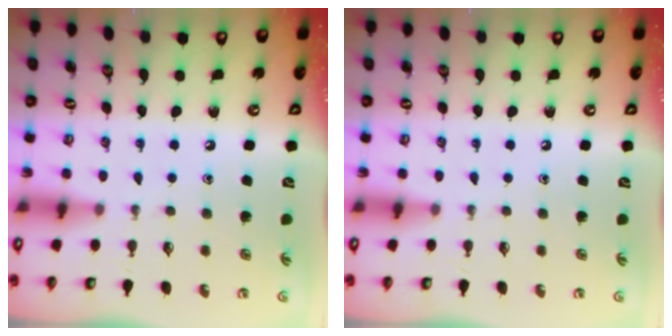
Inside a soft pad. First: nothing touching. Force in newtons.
{"total": 0.0}